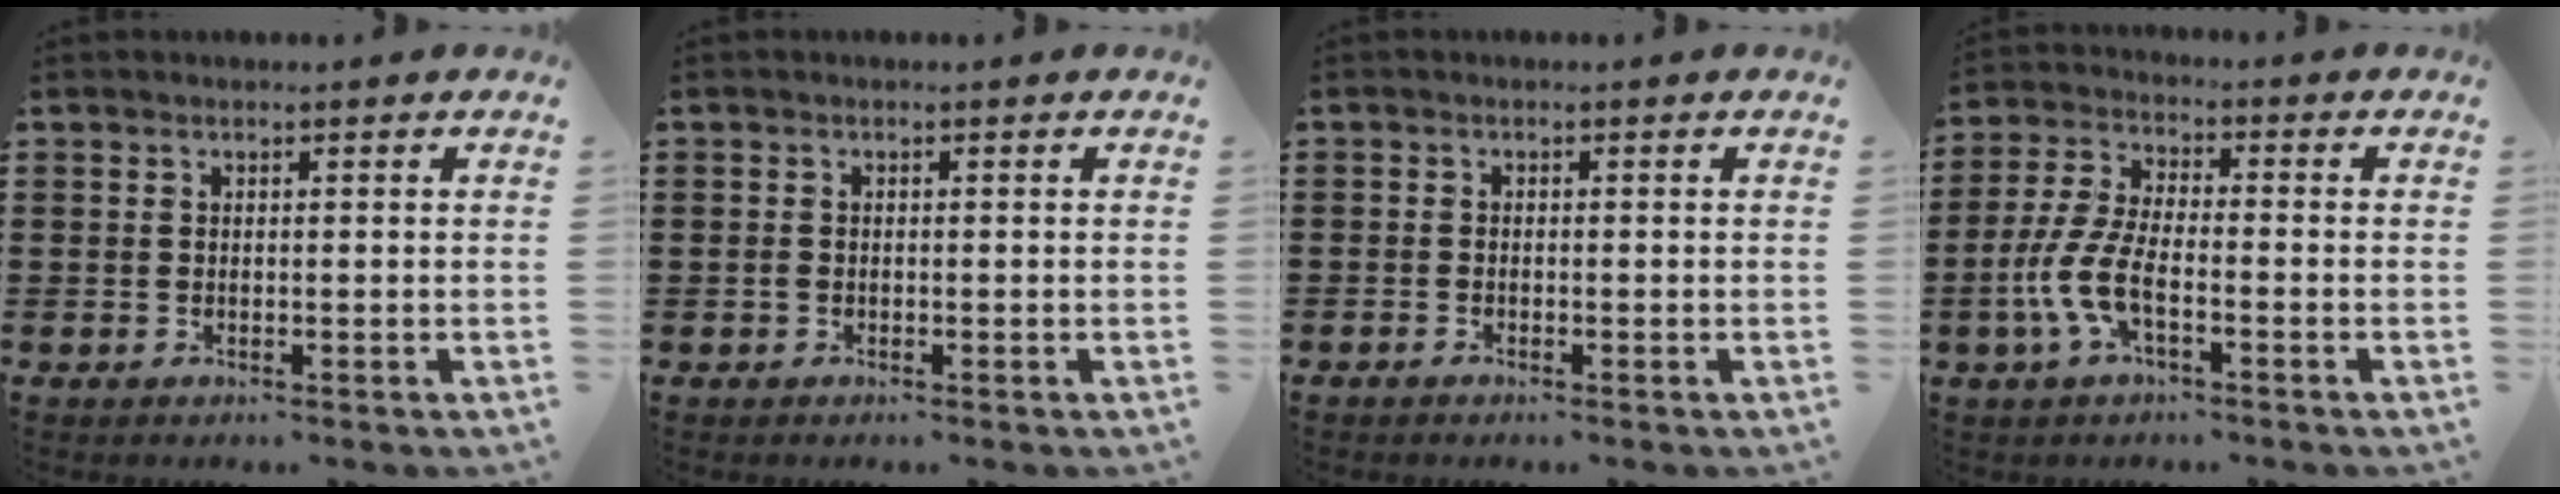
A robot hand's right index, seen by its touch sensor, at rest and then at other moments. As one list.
[{"total": 0.6, "force": [-0.3, 0.4, 0.4], "torque": [-0.008, -0.002, -0.006]}, {"total": 0.6, "force": [-0.6, 0.1, 0.1], "torque": [-0.004, -0.004, -0.011]}, {"total": 7.6, "force": [-3.0, 2.9, 6.4], "torque": [-0.156, -0.014, -0.060]}]